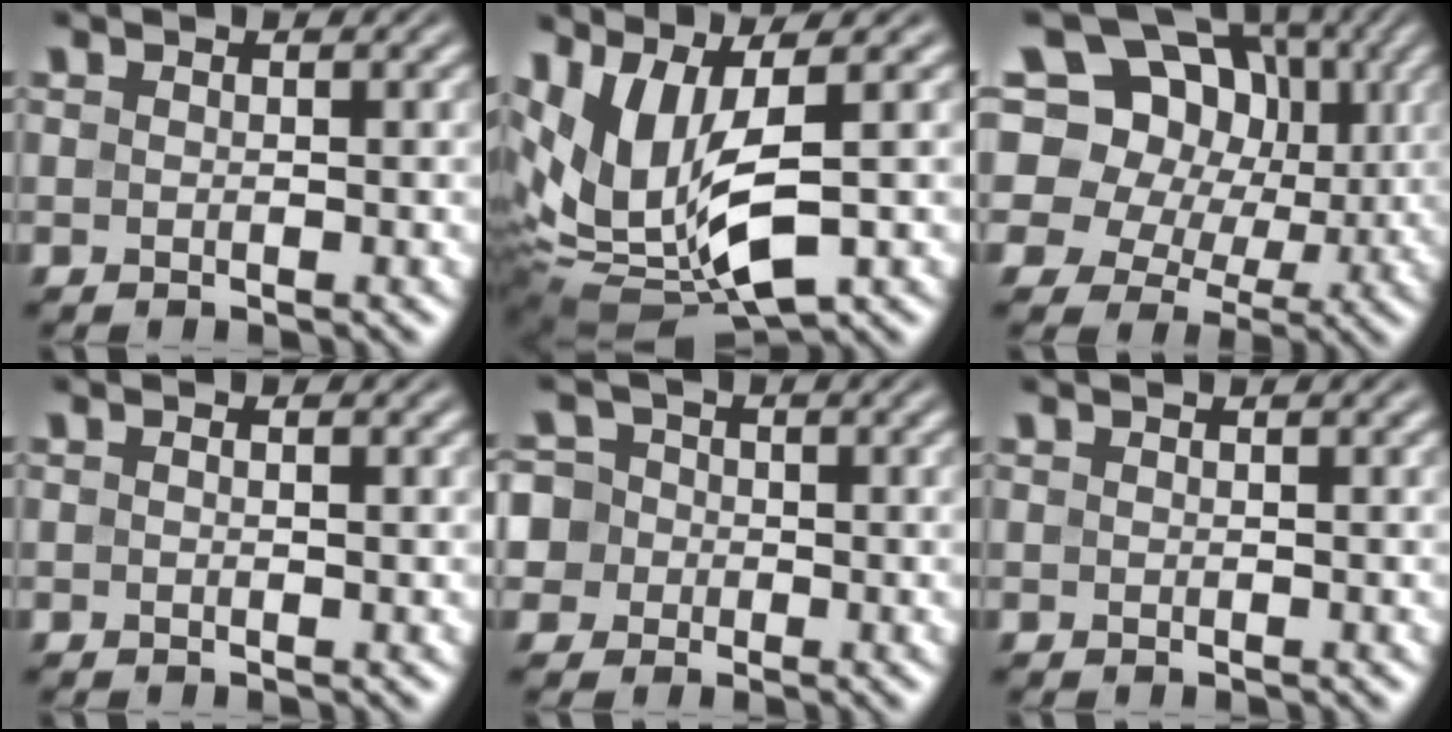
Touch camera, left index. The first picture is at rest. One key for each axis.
{"total": 11.3, "fx": 1.2, "fy": 5.6, "fz": 9.7, "tx": -0.231, "ty": -0.024, "tz": 0.040}
{"total": 18.8, "fx": 6.3, "fy": 14.8, "fz": 9.7, "tx": -0.176, "ty": 0.047, "tz": 0.075}
{"total": 0.6, "fx": 0.1, "fy": 0.1, "fz": 0.6, "tx": -0.011, "ty": 0.001, "tz": 0.000}
{"total": 5.2, "fx": -0.3, "fy": 4.9, "fz": 1.5, "tx": -0.026, "ty": 0.032, "tz": -0.038}
{"total": 0.7, "fx": 0.5, "fy": 0.2, "fz": 0.5, "tx": -0.003, "ty": 0.006, "tz": 0.006}